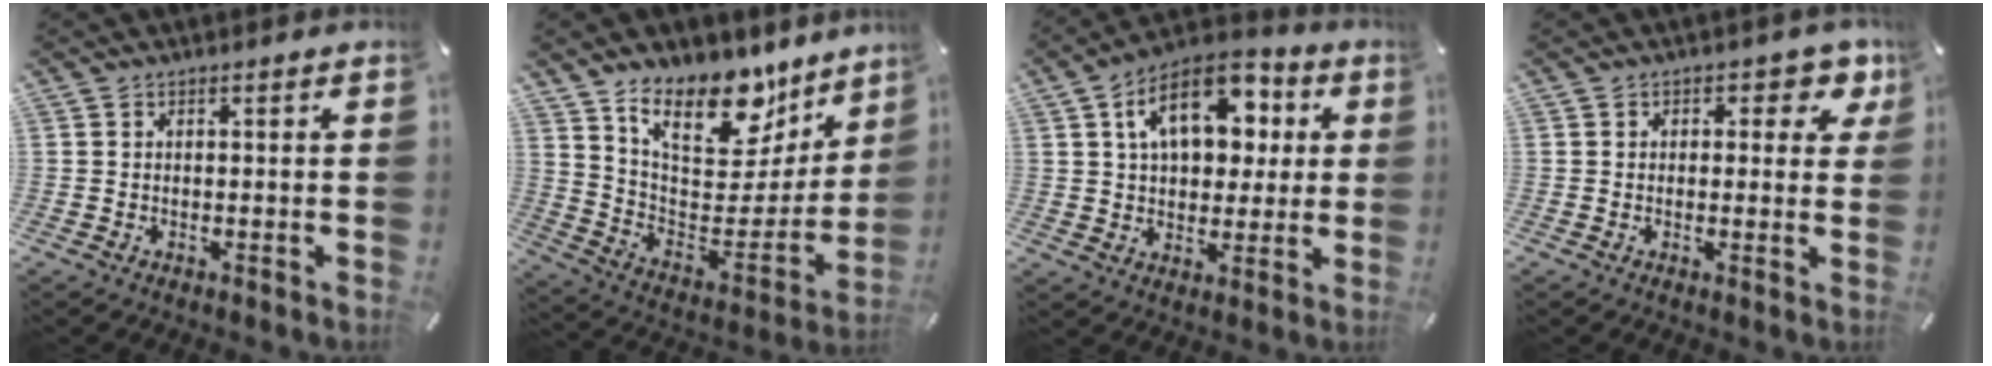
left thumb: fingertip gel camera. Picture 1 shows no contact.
{"total": 20.4, "force": [15.0, 10.3, 9.2], "torque": [-0.127, -0.118, 0.263]}
{"total": 15.4, "force": [5.5, 10.1, 10.1], "torque": [-0.164, -0.005, 0.096]}
{"total": 5.0, "force": [2.3, 3.2, 3.0], "torque": [-0.020, -0.005, 0.032]}